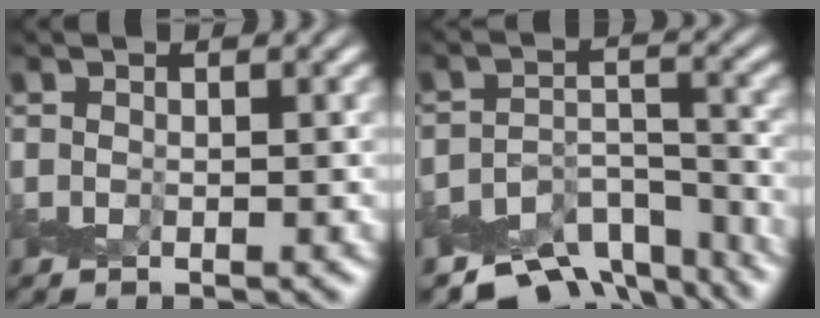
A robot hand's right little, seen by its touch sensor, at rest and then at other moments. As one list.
[{"total": 7.9, "force": [-6.9, 3.1, 2.3], "torque": [-0.028, -0.010, -0.104]}]